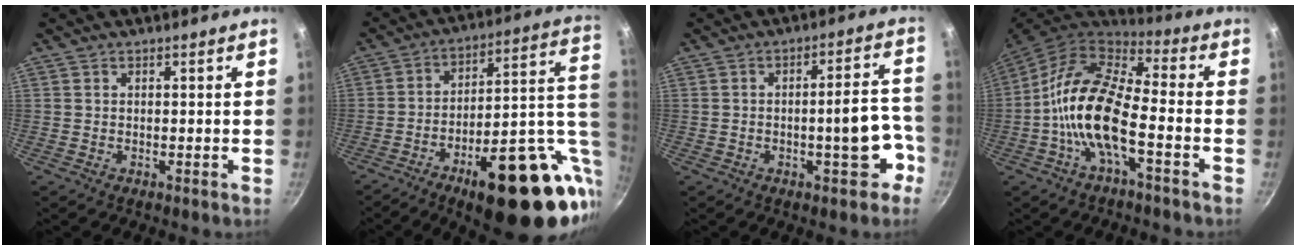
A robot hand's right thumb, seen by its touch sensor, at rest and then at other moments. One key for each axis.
{"total": 26.9, "fx": -5.3, "fy": 11.3, "fz": 23.9, "tx": -0.291, "ty": 0.017, "tz": -0.055}
{"total": 9.5, "fx": -3.8, "fy": 3.6, "fz": 8.0, "tx": -0.066, "ty": 0.049, "tz": -0.045}
{"total": 15.2, "fx": -4.2, "fy": 6.1, "fz": 13.3, "tx": -0.253, "ty": 0.041, "tz": -0.099}